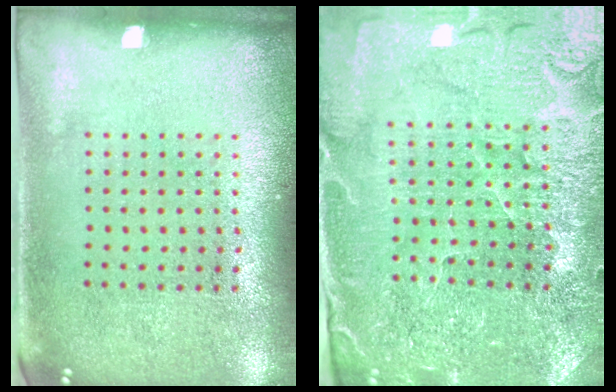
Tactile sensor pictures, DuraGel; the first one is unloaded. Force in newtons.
{"total": 3.2, "press": 3.2, "slide": 0.1}